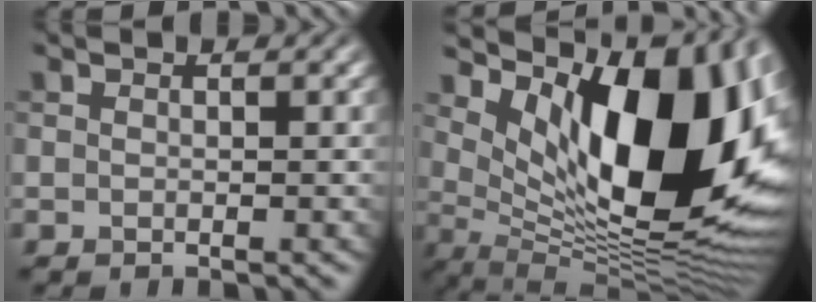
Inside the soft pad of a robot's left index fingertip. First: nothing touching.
{"total": 15.5, "force": [4.0, 7.4, 13.1], "torque": [-0.185, -0.019, 0.078]}